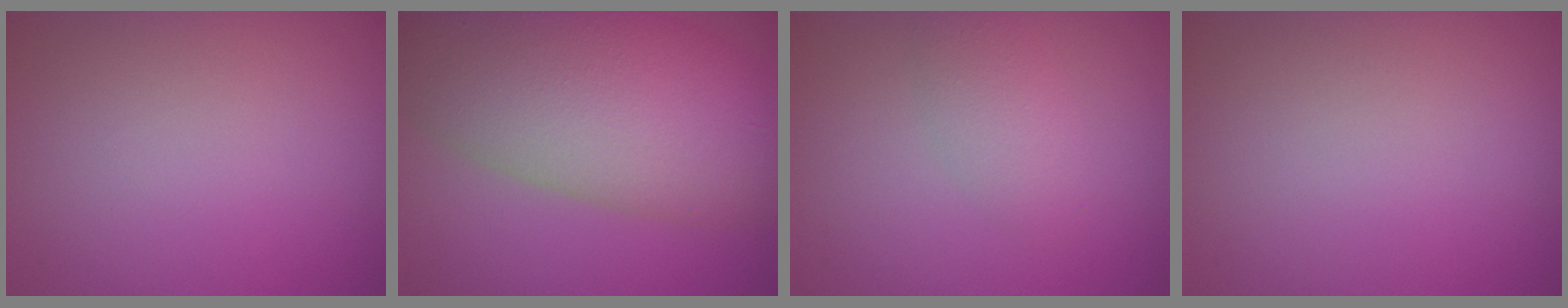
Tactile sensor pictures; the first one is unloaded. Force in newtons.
{"total": 13.1, "press": 13.1, "slide": 1.0}
{"total": 2.3, "press": 2.3, "slide": 0.1}
{"total": 0.0}